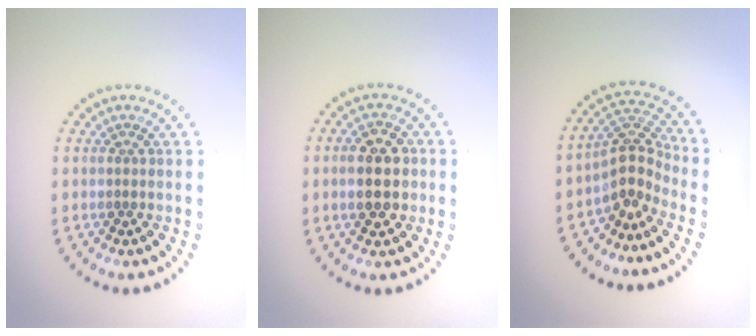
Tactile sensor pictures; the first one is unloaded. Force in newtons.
{"total": 4.4, "press": 4.4, "slide": 0.2}
{"total": 3.5, "press": 2.6, "slide": 2.3}